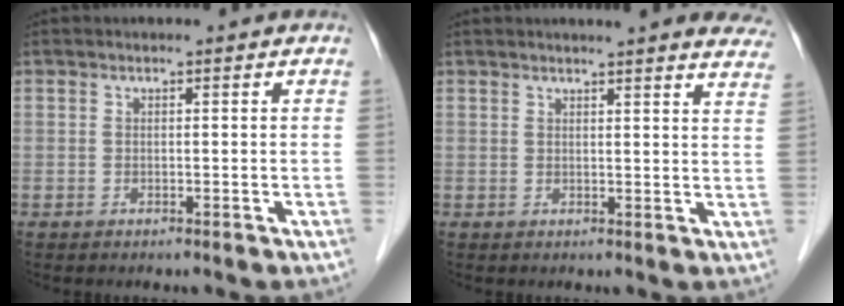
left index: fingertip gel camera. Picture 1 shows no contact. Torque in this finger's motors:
{"motor_torque": [0.57, -0.94, -0.02, 0.04]}